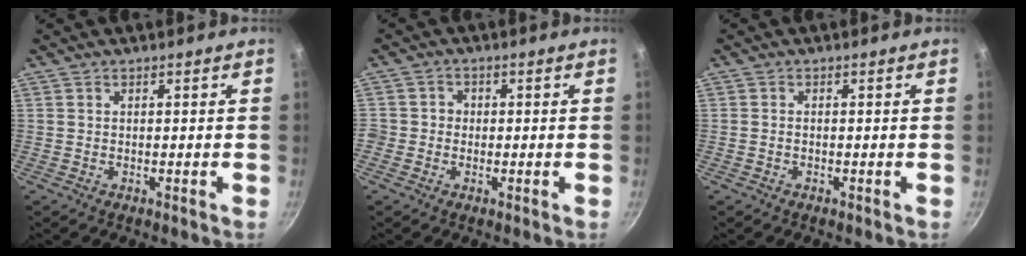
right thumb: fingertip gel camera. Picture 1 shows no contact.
{"total": 2.6, "force": [-0.6, 2.5, 0.6], "torque": [0.006, 0.007, -0.017]}
{"total": 0.6, "force": [-0.3, 0.4, 0.4], "torque": [-0.008, 0.004, -0.007]}